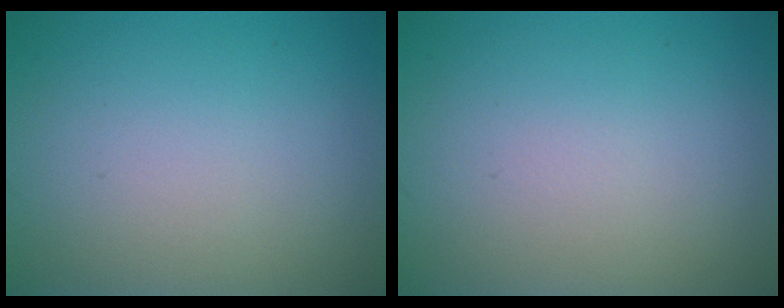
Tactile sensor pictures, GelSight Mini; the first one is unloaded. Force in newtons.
{"total": 0.0}